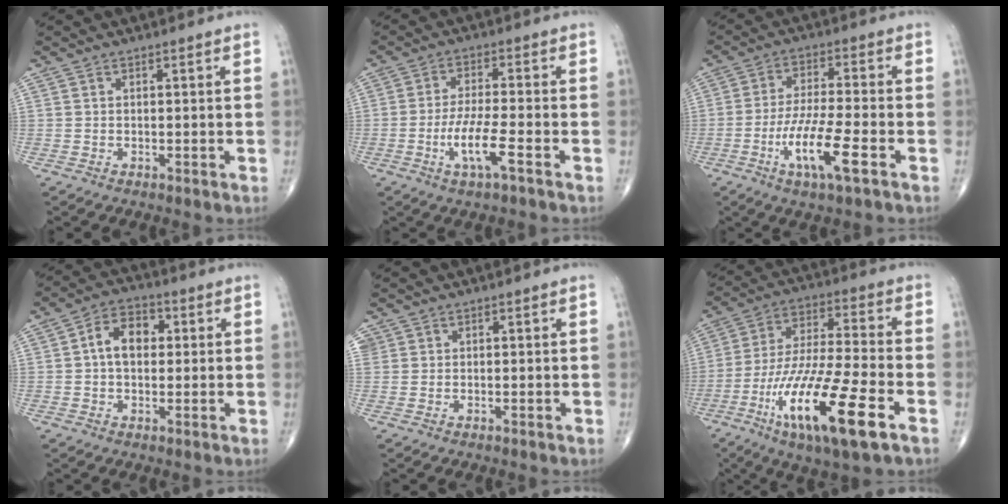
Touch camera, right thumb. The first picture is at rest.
{"total": 7.3, "force": [-3.1, 1.1, 6.5], "torque": [-0.135, 0.012, -0.058]}
{"total": 10.7, "force": [-4.6, 1.7, 9.5], "torque": [-0.194, 0.010, -0.085]}
{"total": 7.8, "force": [1.0, 5.3, 5.7], "torque": [-0.081, 0.020, 0.008]}
{"total": 1.4, "force": [0.6, 1.2, 0.2], "torque": [0.011, 0.001, 0.008]}
{"total": 21.2, "force": [-9.2, 4.4, 18.5], "torque": [-0.384, 0.012, -0.163]}